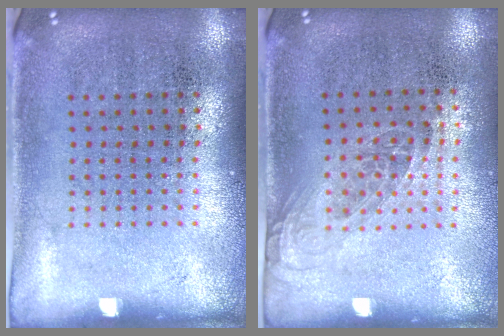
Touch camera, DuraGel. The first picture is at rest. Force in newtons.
{"total": 1.0, "press": 0.9, "slide": 0.6}